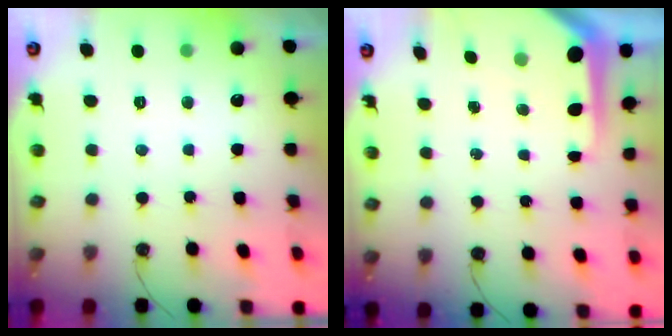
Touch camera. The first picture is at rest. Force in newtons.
{"total": 5.5, "press": 5.5, "slide": 0.7}